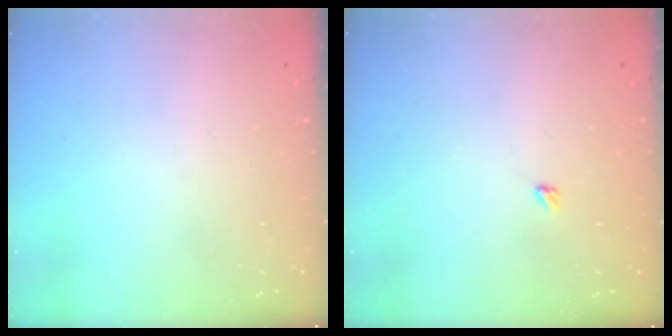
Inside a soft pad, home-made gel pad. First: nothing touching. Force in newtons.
{"total": 2.4, "press": 2.4, "slide": 0.4}